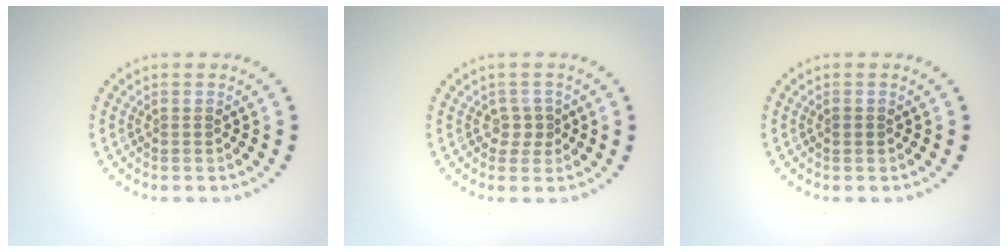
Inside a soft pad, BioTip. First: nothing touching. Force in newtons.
{"total": 1.7, "press": 1.4, "slide": 0.9}
{"total": 0.6, "press": 0.6, "slide": 0.0}